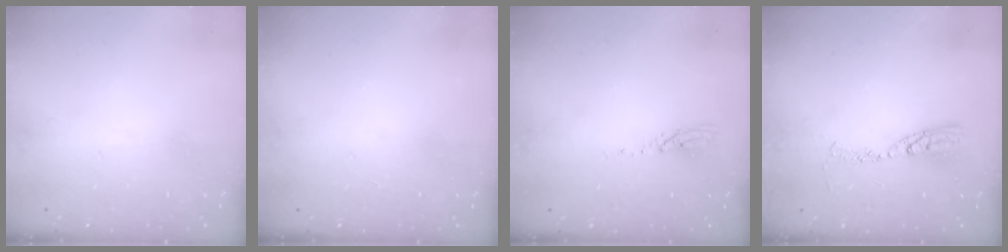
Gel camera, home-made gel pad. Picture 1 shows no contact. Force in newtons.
{"total": 0.0}
{"total": 3.0, "press": 2.9, "slide": 0.3}
{"total": 8.2, "press": 8.1, "slide": 0.7}